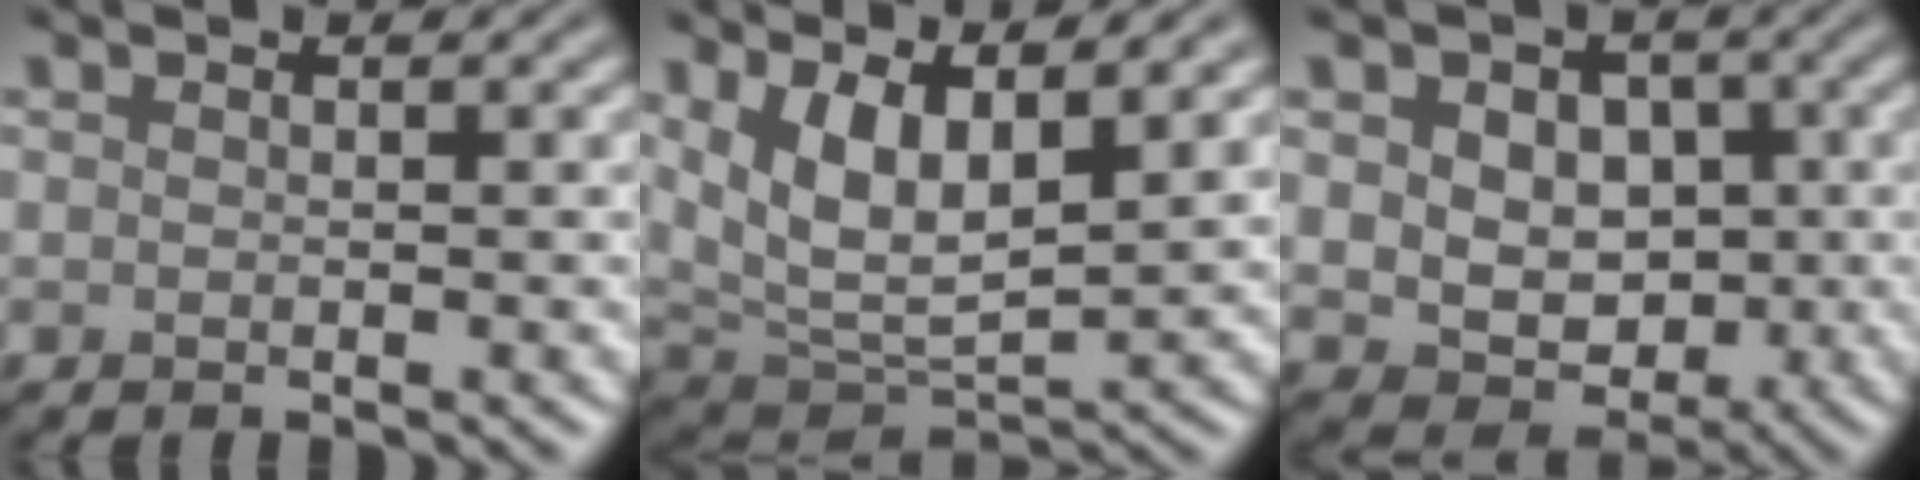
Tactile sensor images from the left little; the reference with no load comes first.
{"total": 7.2, "force": [3.1, 2.9, 5.8], "torque": [-0.120, -0.011, 0.062]}
{"total": 7.5, "force": [0.8, 6.0, 4.5], "torque": [-0.058, 0.011, 0.006]}